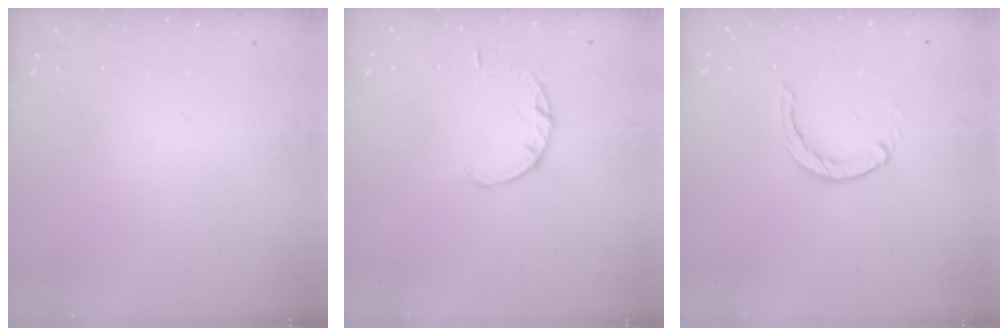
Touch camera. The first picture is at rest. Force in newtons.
{"total": 1.8, "press": 1.8, "slide": 0.3}
{"total": 0.0}